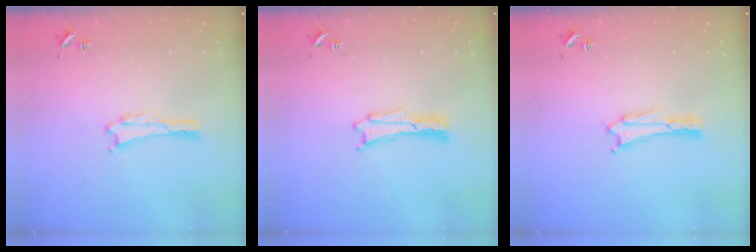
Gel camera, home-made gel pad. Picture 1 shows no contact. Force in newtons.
{"total": 0.0}
{"total": 1.8, "press": 1.8, "slide": 0.2}